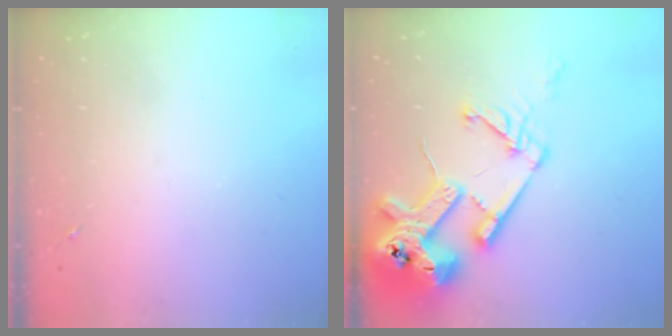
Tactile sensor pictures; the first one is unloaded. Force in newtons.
{"total": 21.7, "press": 21.5, "slide": 2.7}